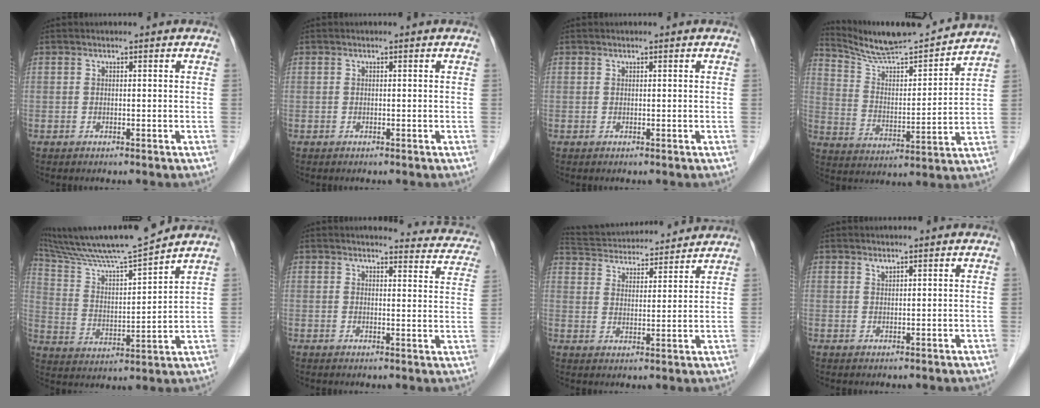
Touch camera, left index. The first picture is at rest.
{"total": 0.0}
{"total": 0.0}
{"total": 15.0, "force": [14.4, -0.3, 4.0], "torque": [-0.077, 0.003, 0.240]}
{"total": 14.3, "force": [12.9, -1.3, 6.0], "torque": [-0.115, 0.003, 0.229]}
{"total": 12.5, "force": [12.0, 2.5, 2.6], "torque": [0.008, -0.043, 0.100]}
{"total": 16.5, "force": [15.5, 3.3, 4.6], "torque": [-0.089, 0.039, 0.239]}
{"total": 0.5, "force": [0.5, 0.0, 0.2], "torque": [-0.005, -0.001, 0.011]}